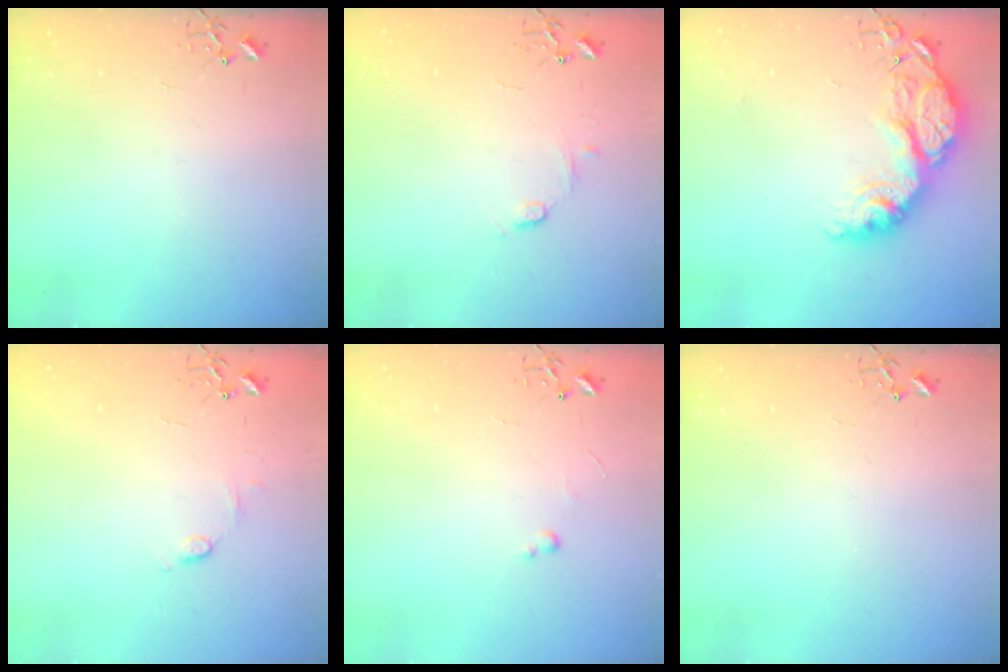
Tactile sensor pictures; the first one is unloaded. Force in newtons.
{"total": 6.1, "press": 6.1, "slide": 0.7}
{"total": 19.9, "press": 19.9, "slide": 1.4}
{"total": 5.7, "press": 5.6, "slide": 0.8}
{"total": 2.6, "press": 2.6, "slide": 0.4}
{"total": 0.0}